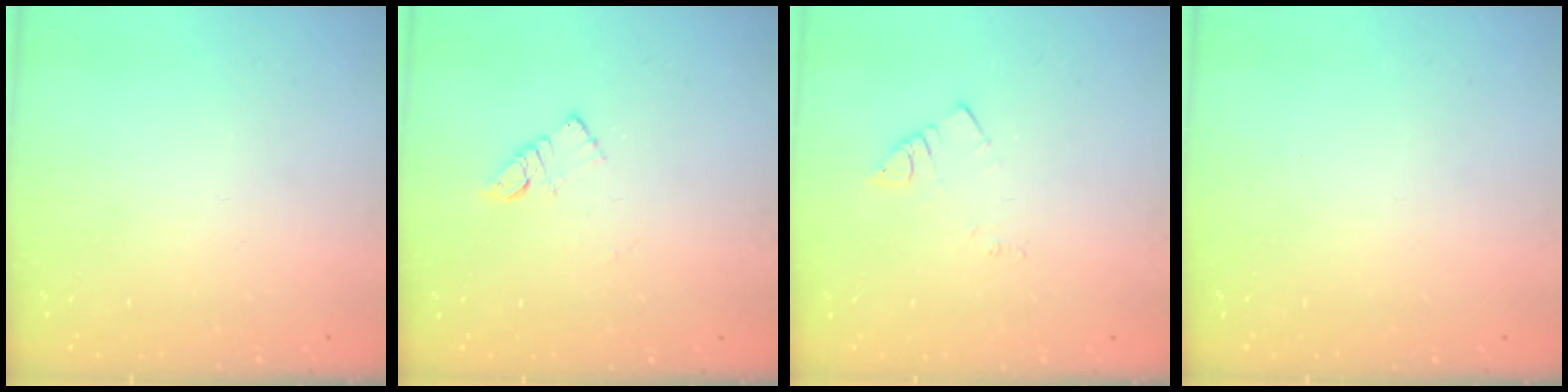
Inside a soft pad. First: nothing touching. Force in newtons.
{"total": 4.1, "press": 4.1, "slide": 0.4}
{"total": 1.7, "press": 1.6, "slide": 0.3}
{"total": 0.0}